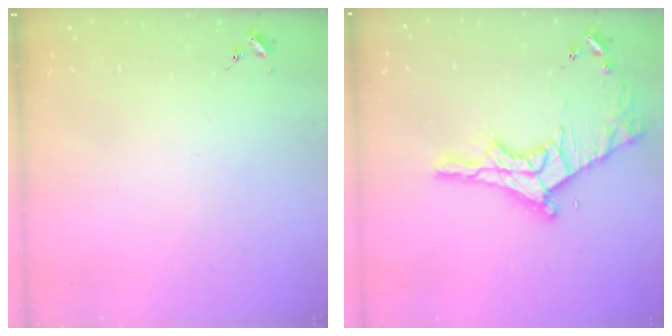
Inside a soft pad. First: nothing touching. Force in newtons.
{"total": 17.4, "press": 17.4, "slide": 1.3}